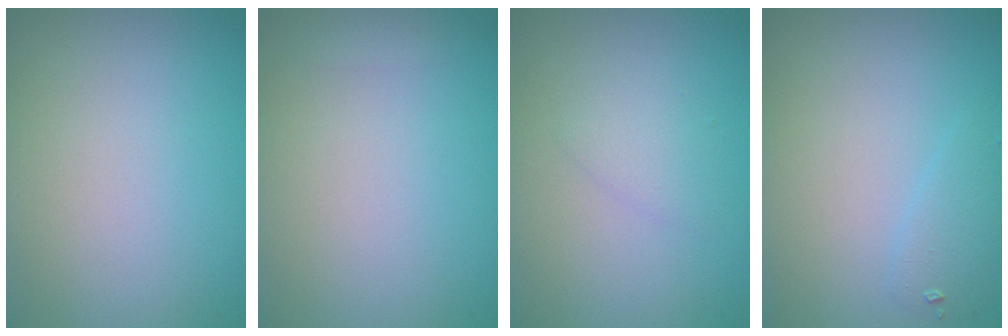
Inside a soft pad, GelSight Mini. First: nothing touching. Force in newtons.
{"total": 0.7, "press": 0.7, "slide": 0.1}
{"total": 1.3, "press": 1.3, "slide": 0.1}
{"total": 1.4, "press": 1.4, "slide": 0.0}